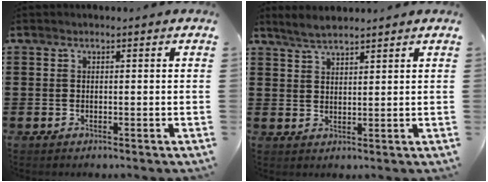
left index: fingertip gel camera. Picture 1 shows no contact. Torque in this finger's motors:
{"motor_torque": [1.07, 1.07, 0.08, 0.08]}